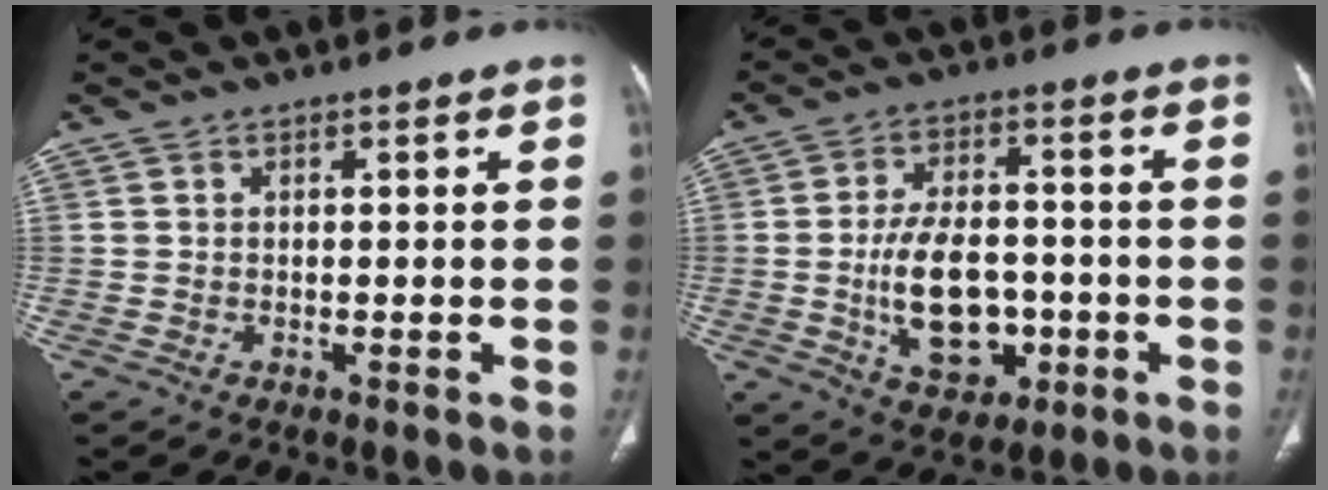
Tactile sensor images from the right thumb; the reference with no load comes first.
{"total": 13.0, "force": [-3.0, 7.6, 10.1], "torque": [-0.166, 0.020, -0.047]}